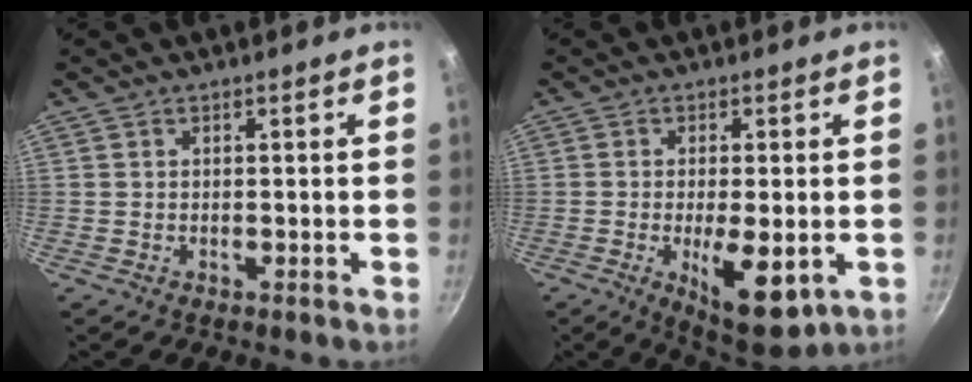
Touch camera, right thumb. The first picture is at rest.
{"total": 10.8, "force": [-2.7, 3.9, 9.7], "torque": [-0.138, -0.003, -0.027]}